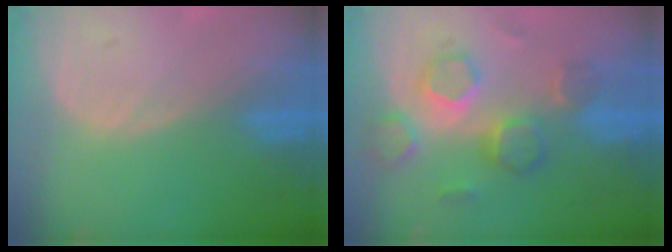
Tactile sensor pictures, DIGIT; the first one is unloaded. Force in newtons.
{"total": 9.0, "press": 7.8, "slide": 4.4}